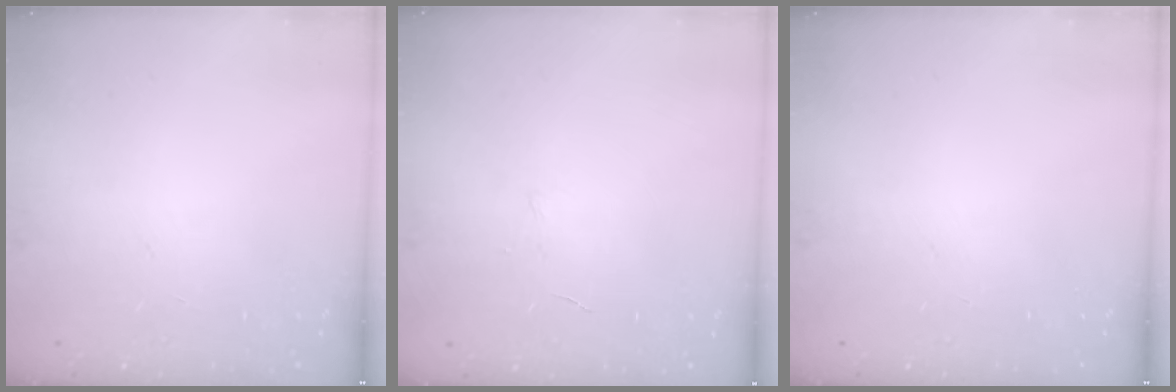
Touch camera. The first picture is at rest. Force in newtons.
{"total": 3.6, "press": 3.5, "slide": 0.9}
{"total": 0.0}